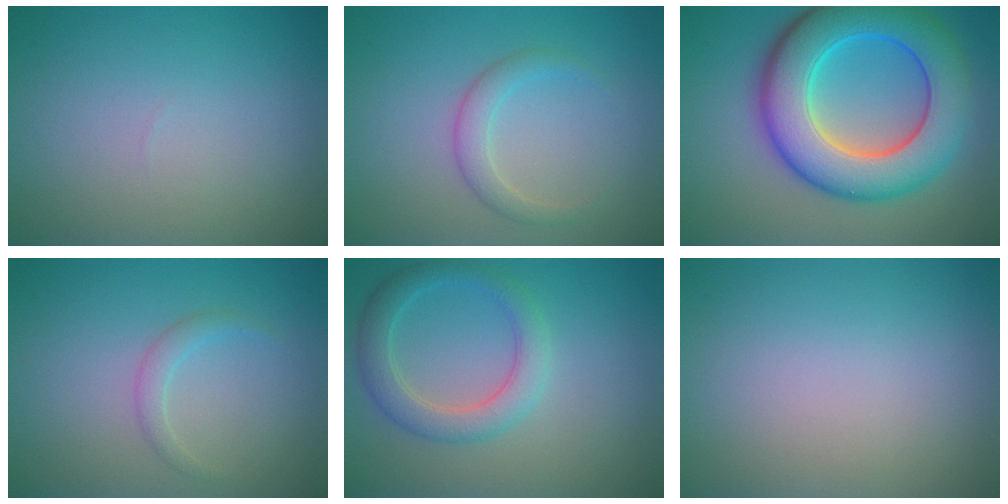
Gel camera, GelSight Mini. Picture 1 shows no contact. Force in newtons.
{"total": 2.0, "press": 2.0, "slide": 0.1}
{"total": 11.2, "press": 11.2, "slide": 0.1}
{"total": 1.3, "press": 1.3, "slide": 0.2}
{"total": 3.5, "press": 3.5, "slide": 0.2}
{"total": 0.0}